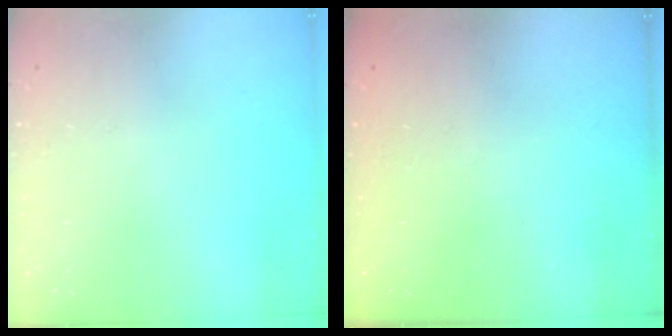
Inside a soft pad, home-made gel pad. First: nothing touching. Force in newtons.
{"total": 2.3, "press": 2.2, "slide": 0.8}